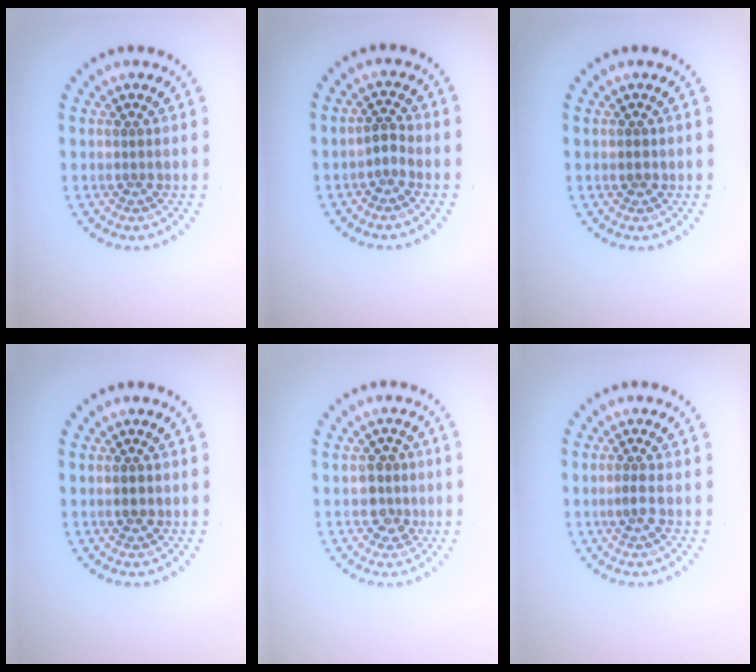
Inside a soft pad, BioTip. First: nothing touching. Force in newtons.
{"total": 1.2, "press": 0.9, "slide": 0.8}
{"total": 0.9, "press": 0.8, "slide": 0.3}
{"total": 0.7, "press": 0.7, "slide": 0.1}
{"total": 2.2, "press": 2.0, "slide": 0.9}
{"total": 1.2, "press": 1.1, "slide": 0.5}